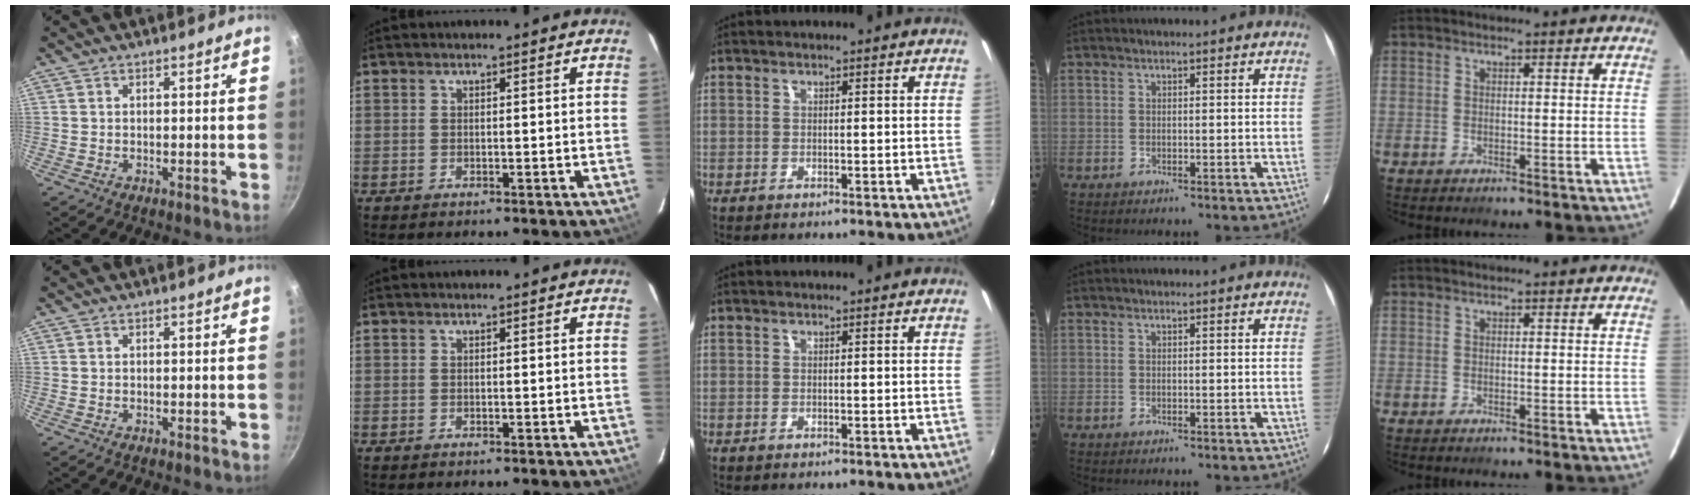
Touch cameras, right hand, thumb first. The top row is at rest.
{}